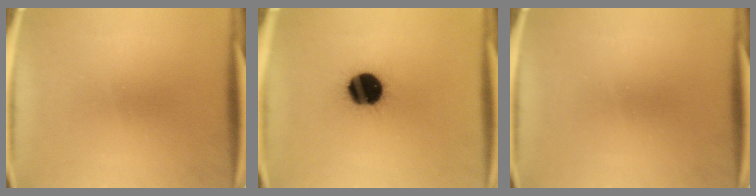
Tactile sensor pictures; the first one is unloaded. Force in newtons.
{"total": 16.0}
{"total": 0.0}